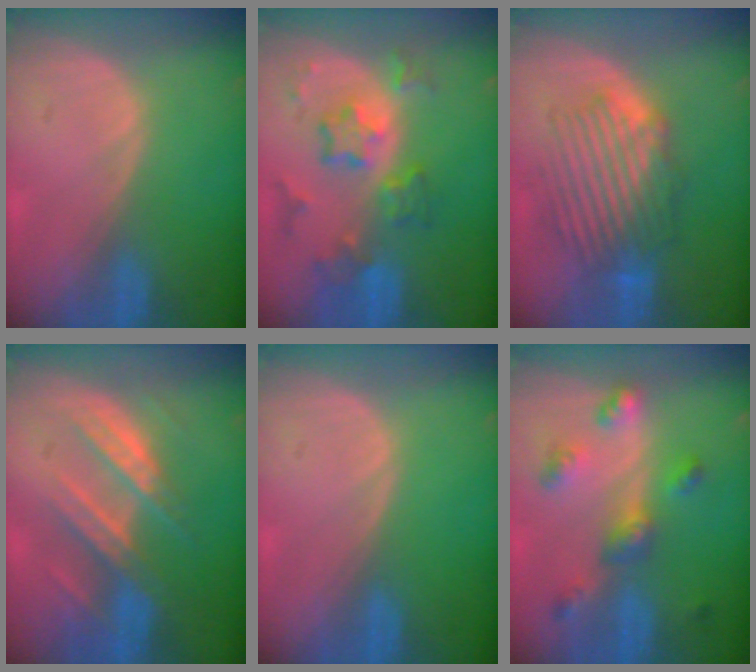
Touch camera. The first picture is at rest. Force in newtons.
{"total": 8.3, "press": 7.3, "slide": 3.9}
{"total": 8.5, "press": 8.3, "slide": 1.9}
{"total": 8.6, "press": 7.8, "slide": 3.7}
{"total": 0.0}
{"total": 6.7, "press": 5.9, "slide": 3.3}